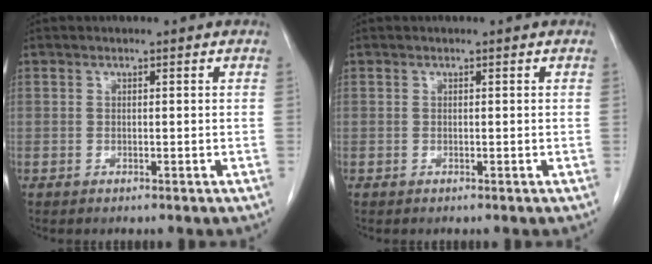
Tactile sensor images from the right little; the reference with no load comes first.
{"total": 0.0}